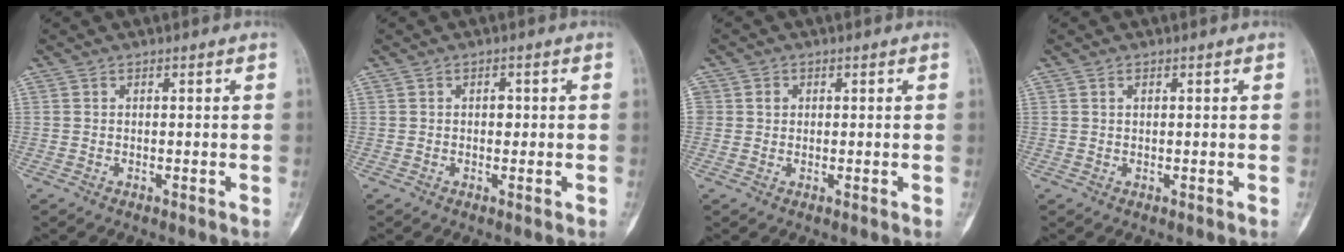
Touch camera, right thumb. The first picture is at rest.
{"total": 1.6, "force": [0.1, 1.1, 1.2], "torque": [-0.008, 0.003, -0.002]}
{"total": 1.9, "force": [0.4, 1.8, 0.6], "torque": [0.001, 0.002, 0.005]}
{"total": 0.7, "force": [0.3, 0.4, 0.5], "torque": [-0.009, 0.001, 0.006]}